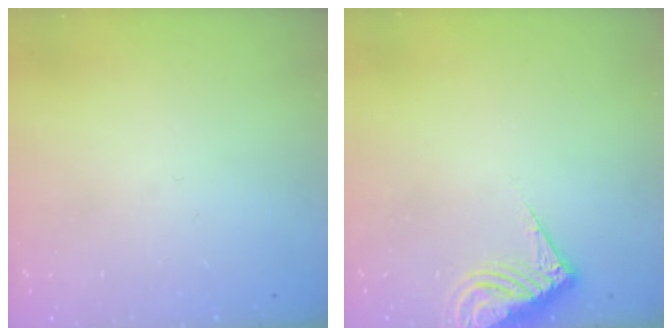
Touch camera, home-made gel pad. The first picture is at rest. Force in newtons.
{"total": 9.3, "press": 9.2, "slide": 1.1}